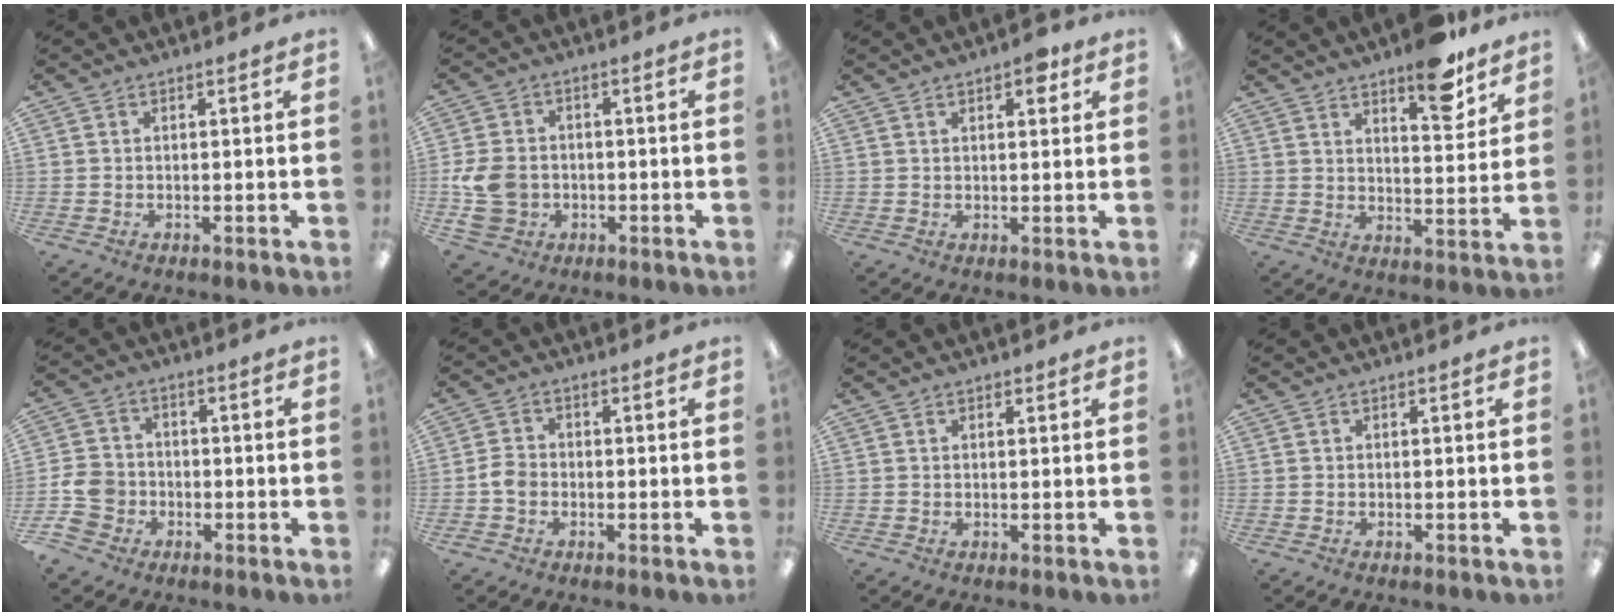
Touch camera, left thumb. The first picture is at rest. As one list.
[{"total": 9.9, "force": [-2.1, 8.1, 5.3], "torque": [-0.124, 0.016, -0.035]}, {"total": 4.0, "force": [2.2, 1.9, 2.8], "torque": [-0.034, -0.003, 0.033]}, {"total": 10.4, "force": [8.0, 3.2, 5.9], "torque": [-0.064, -0.051, 0.132]}, {"total": 8.0, "force": [-2.9, 6.8, 3.1], "torque": [-0.087, 0.021, -0.054]}, {"total": 3.8, "force": [-1.1, 3.1, 2.0], "torque": [-0.033, 0.009, -0.020]}, {"total": 0.7, "force": [0.5, 0.4, 0.2], "torque": [-0.004, 0.003, 0.008]}, {"total": 0.0}]